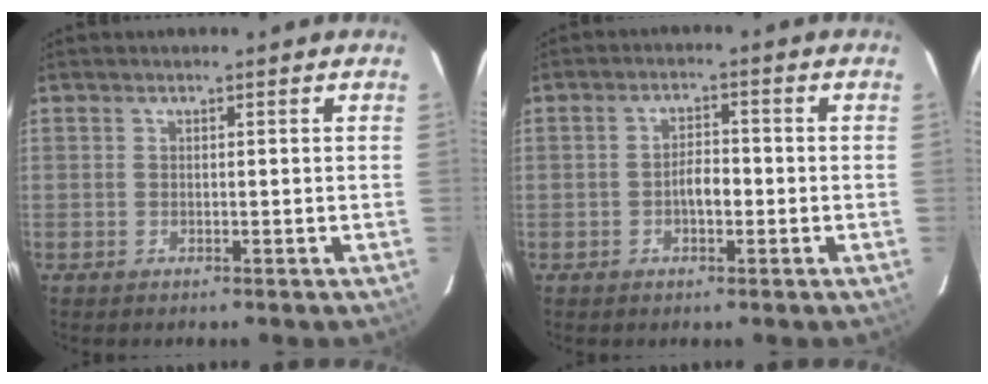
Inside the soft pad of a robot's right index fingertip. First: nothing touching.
{"total": 3.5, "force": [-1.1, 1.7, 2.9], "torque": [-0.052, 0.008, -0.017]}